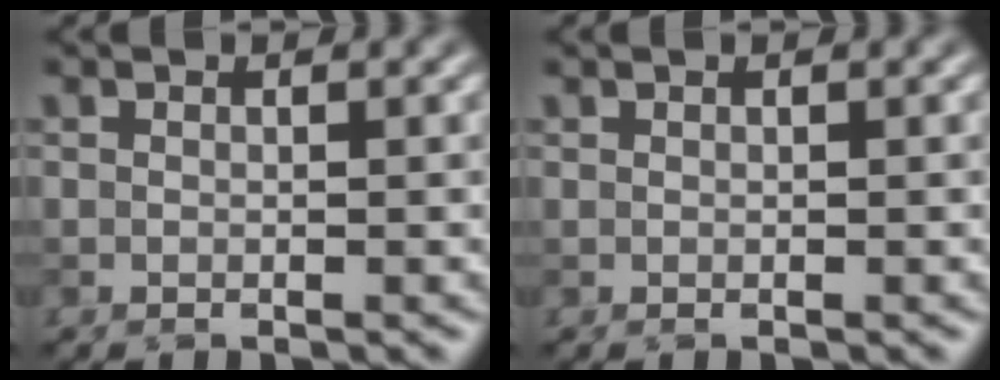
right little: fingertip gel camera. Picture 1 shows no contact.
{"total": 0.0}